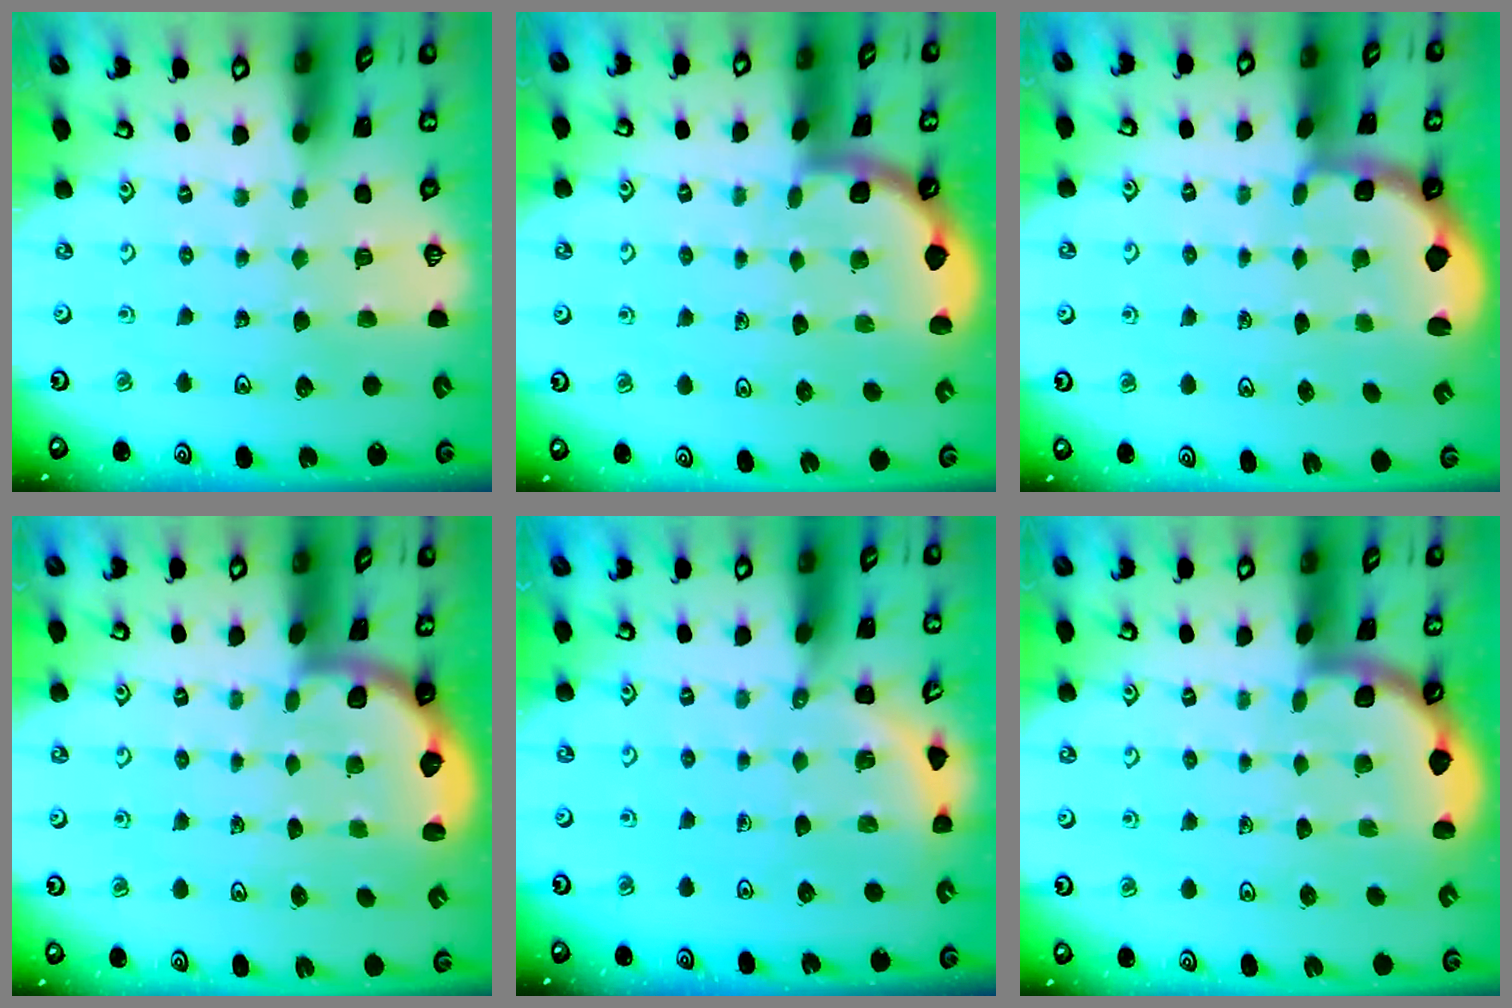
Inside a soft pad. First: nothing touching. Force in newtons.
{"total": 1.8, "press": 1.8, "slide": 0.2}
{"total": 2.1, "press": 1.3, "slide": 1.6}
{"total": 2.2, "press": 2.1, "slide": 0.8}
{"total": 2.7, "press": 2.7, "slide": 0.2}
{"total": 1.6, "press": 1.6, "slide": 0.0}